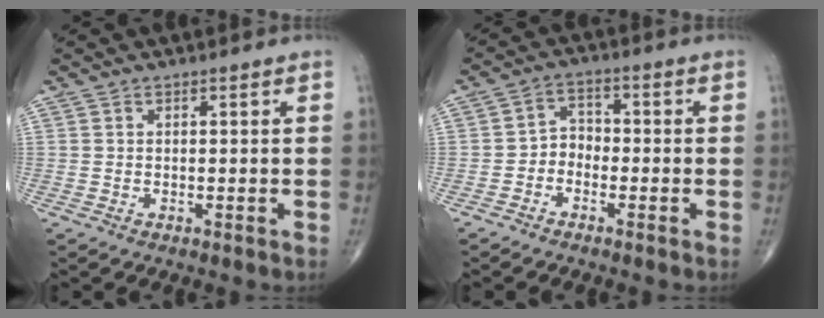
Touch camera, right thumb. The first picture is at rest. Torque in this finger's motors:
{"motor_torque": [-0.17, 0.01, 0.08, -0.10, 0.06]}